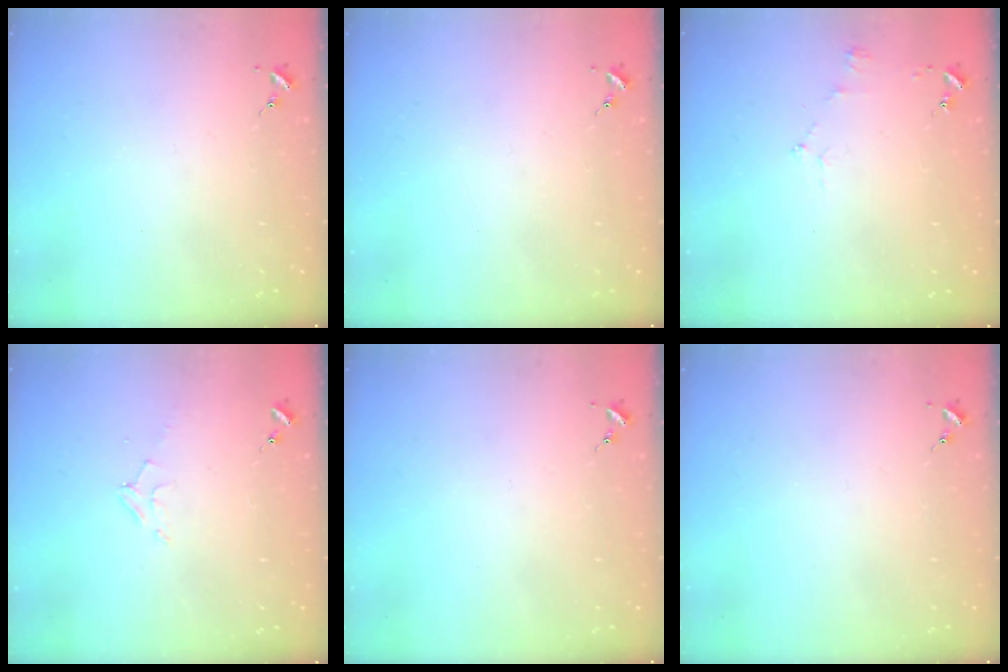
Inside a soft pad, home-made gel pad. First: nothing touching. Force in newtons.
{"total": 0.0}
{"total": 3.9, "press": 3.9, "slide": 0.5}
{"total": 5.1, "press": 5.1, "slide": 0.5}
{"total": 0.0}
{"total": 0.0}